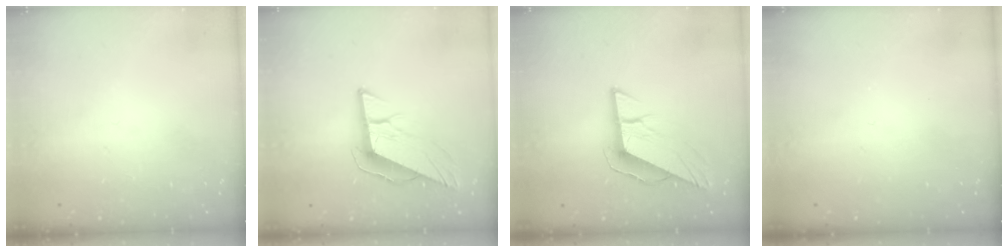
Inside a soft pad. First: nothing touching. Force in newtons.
{"total": 10.7, "press": 10.3, "slide": 2.6}
{"total": 10.0, "press": 9.7, "slide": 2.5}
{"total": 0.0}